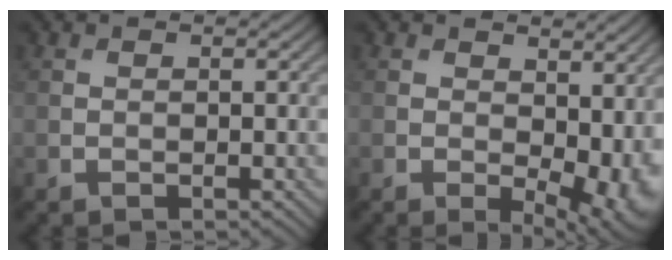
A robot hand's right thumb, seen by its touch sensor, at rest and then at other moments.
{"total": 9.2, "force": [0.2, 5.5, 7.4], "torque": [-0.096, -0.021, 0.027]}